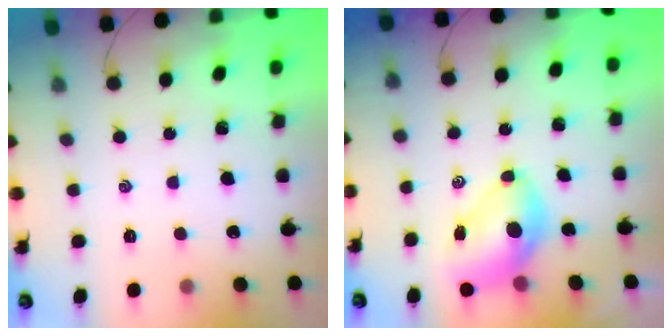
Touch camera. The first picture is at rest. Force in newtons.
{"total": 7.5, "press": 7.3, "slide": 2.0}